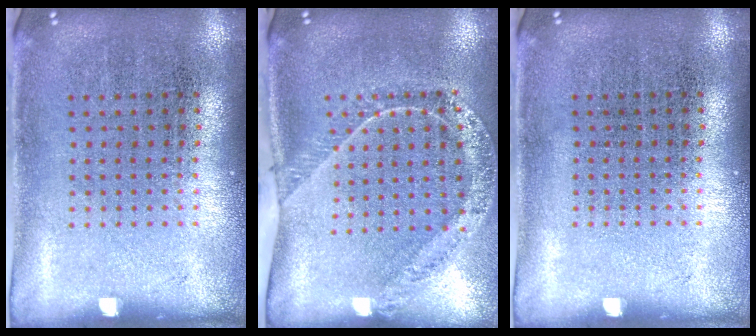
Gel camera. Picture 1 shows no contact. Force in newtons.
{"total": 1.5, "press": 1.5, "slide": 0.3}
{"total": 0.0}